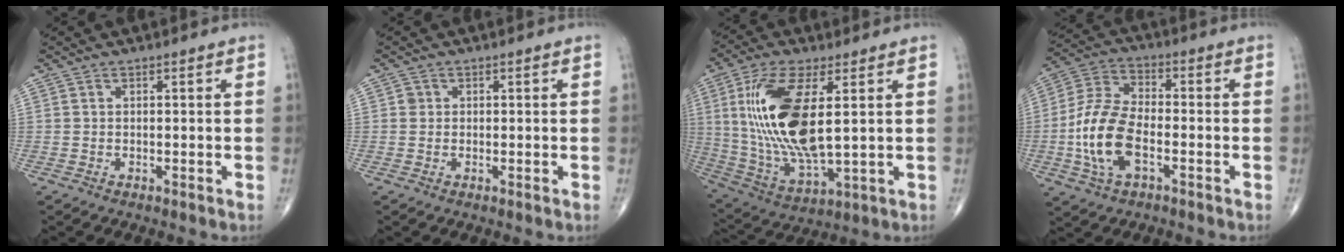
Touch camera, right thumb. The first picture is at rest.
{"total": 1.0, "force": [0.2, 1.0, 0.2], "torque": [0.003, 0.001, 0.002]}
{"total": 19.8, "force": [3.5, 7.7, 17.9], "torque": [-0.372, -0.022, 0.075]}
{"total": 13.1, "force": [-3.5, 6.8, 10.6], "torque": [-0.222, 0.022, -0.072]}